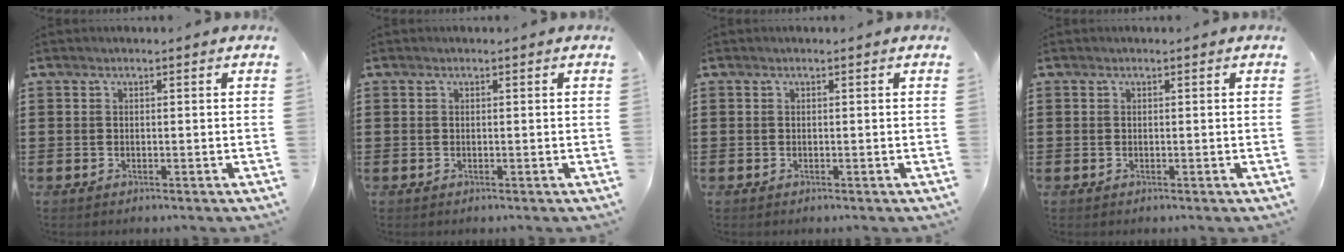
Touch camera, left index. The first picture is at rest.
{"total": 0.0}
{"total": 0.0}
{"total": 0.0}